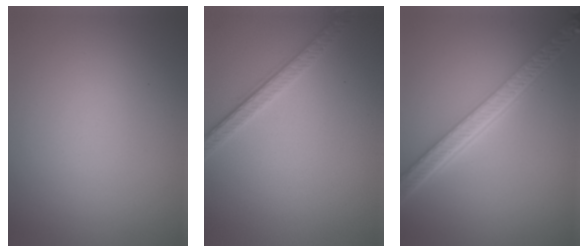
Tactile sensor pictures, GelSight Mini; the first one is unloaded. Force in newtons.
{"total": 3.1, "press": 2.3, "slide": 2.1}
{"total": 5.7, "press": 4.4, "slide": 3.7}